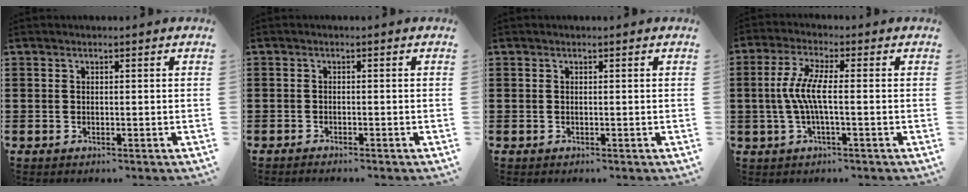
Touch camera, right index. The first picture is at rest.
{"total": 0.8, "force": [-0.8, 0.1, 0.0], "torque": [-0.001, 0.004, -0.016]}
{"total": 0.0}
{"total": 5.9, "force": [-0.7, 0.9, 5.7], "torque": [-0.141, -0.013, -0.028]}